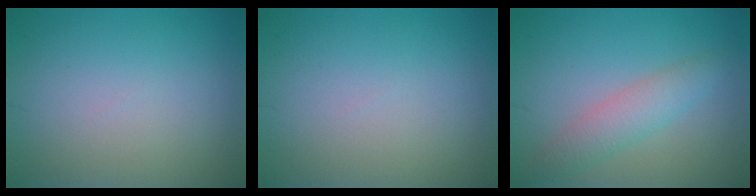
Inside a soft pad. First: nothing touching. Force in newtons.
{"total": 0.0}
{"total": 2.9, "press": 2.9, "slide": 0.1}